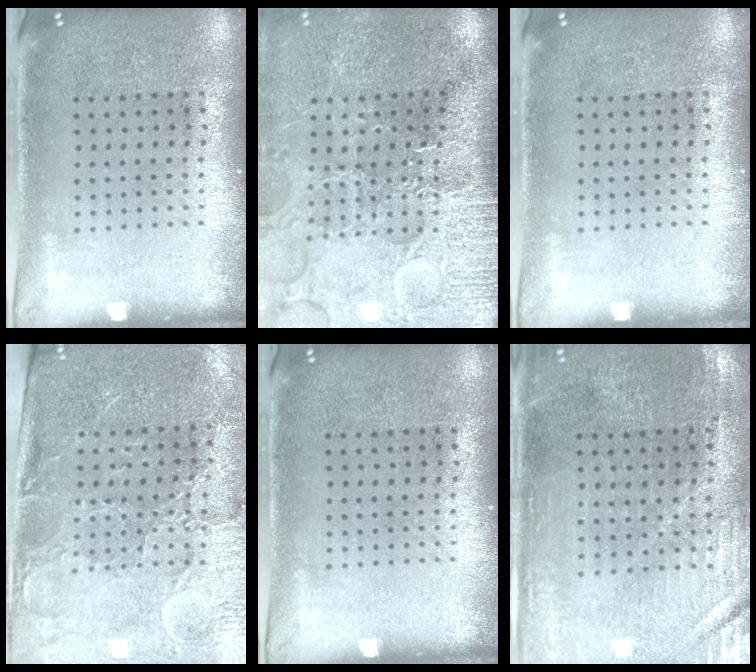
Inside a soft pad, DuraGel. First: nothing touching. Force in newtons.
{"total": 4.5, "press": 3.8, "slide": 2.6}
{"total": 0.0}
{"total": 3.3, "press": 3.1, "slide": 1.1}
{"total": 0.0}
{"total": 0.9, "press": 0.8, "slide": 0.3}